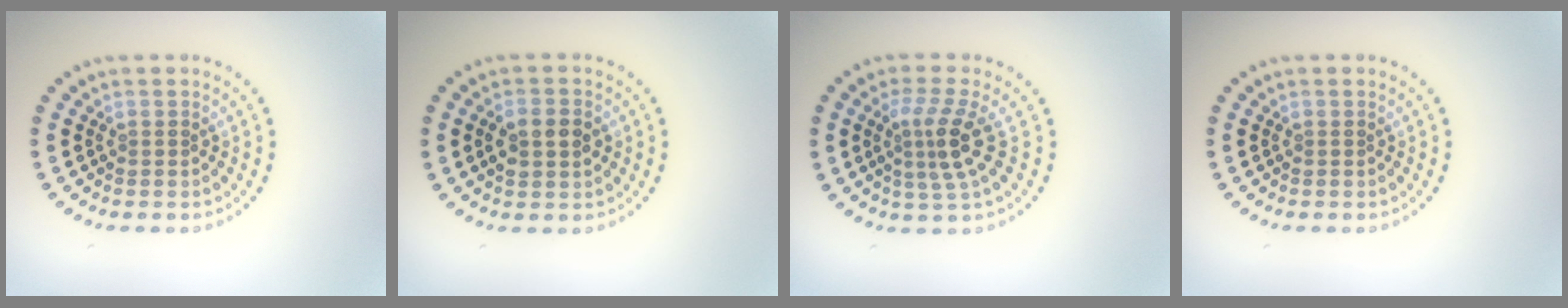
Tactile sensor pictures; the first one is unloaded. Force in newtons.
{"total": 3.7, "press": 3.7, "slide": 0.1}
{"total": 3.4, "press": 2.7, "slide": 2.1}
{"total": 0.0}